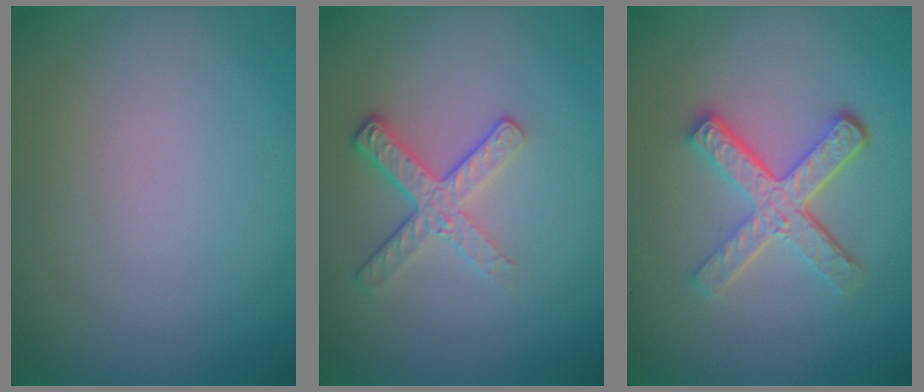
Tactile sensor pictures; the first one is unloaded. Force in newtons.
{"total": 2.8, "press": 2.5, "slide": 1.3}
{"total": 4.7, "press": 3.5, "slide": 3.2}